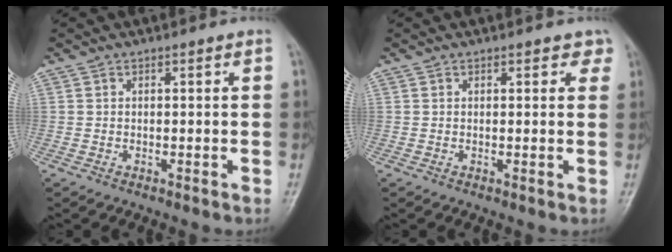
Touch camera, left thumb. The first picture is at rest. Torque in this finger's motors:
{"motor_torque": [-0.05, 0.04, -0.05, 0.05, 0.04]}